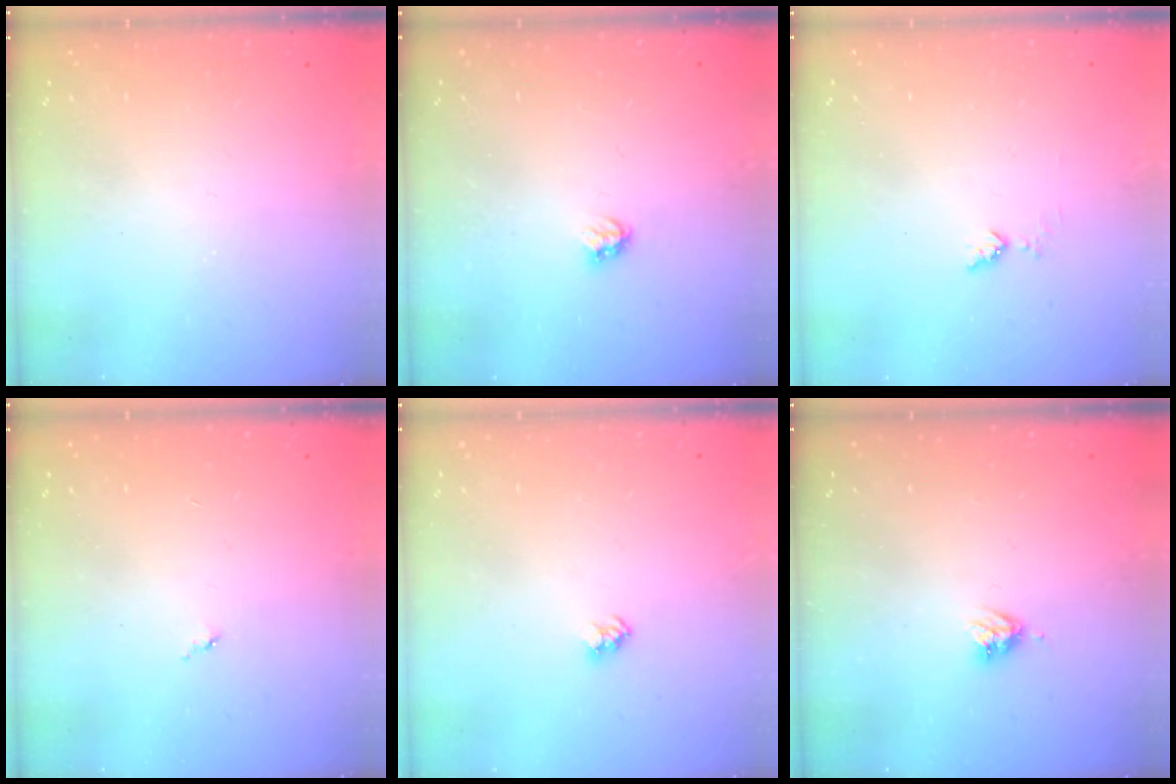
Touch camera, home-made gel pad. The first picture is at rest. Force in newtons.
{"total": 2.7, "press": 2.6, "slide": 0.4}
{"total": 4.4, "press": 4.4, "slide": 0.5}
{"total": 3.0, "press": 3.0, "slide": 0.2}
{"total": 2.5, "press": 2.5, "slide": 0.1}
{"total": 3.7, "press": 3.7, "slide": 0.5}